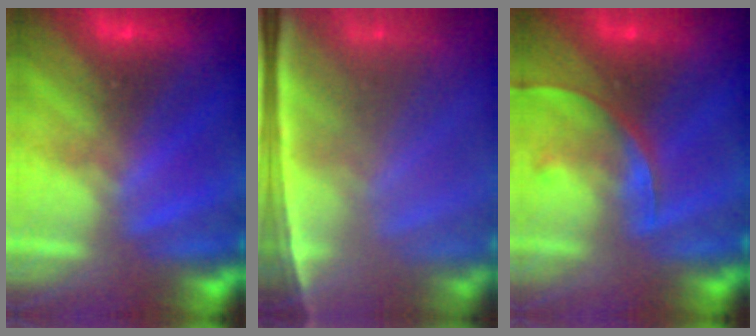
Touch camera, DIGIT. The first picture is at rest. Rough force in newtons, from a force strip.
{"total": 7.5}
{"total": 2.4}